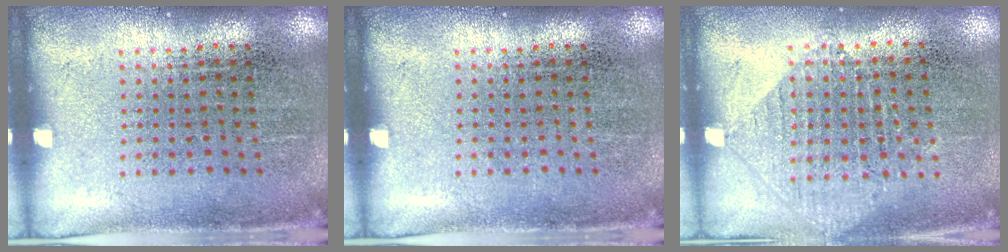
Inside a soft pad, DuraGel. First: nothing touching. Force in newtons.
{"total": 0.0}
{"total": 0.9, "press": 0.9, "slide": 0.2}